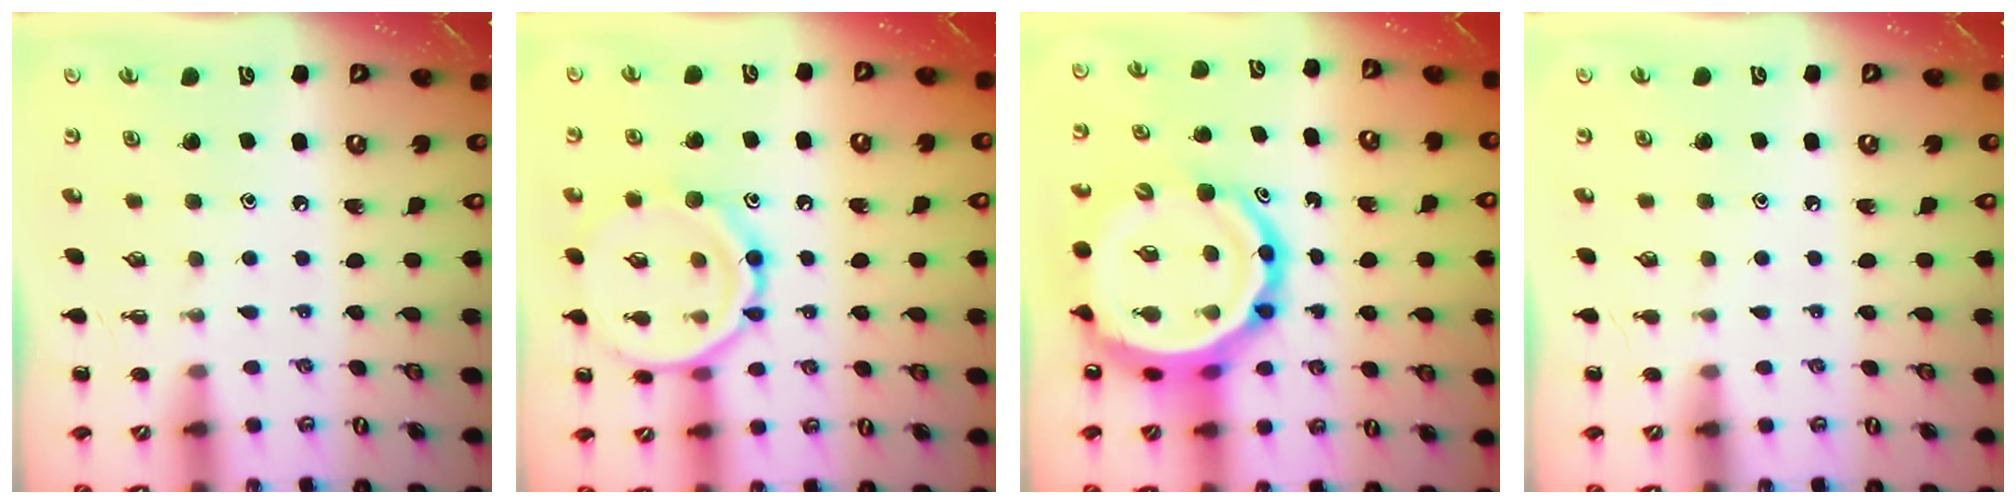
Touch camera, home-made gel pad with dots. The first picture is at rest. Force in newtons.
{"total": 14.3, "press": 14.2, "slide": 0.8}
{"total": 17.5, "press": 16.9, "slide": 4.7}
{"total": 0.0}